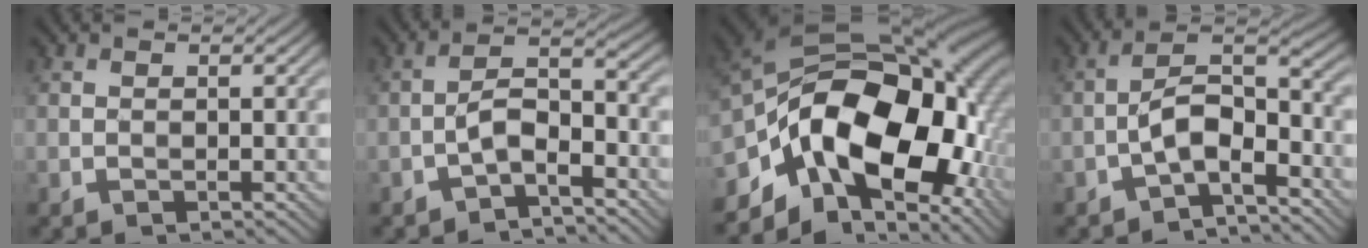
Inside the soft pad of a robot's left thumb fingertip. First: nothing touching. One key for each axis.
{"total": 4.8, "fx": -2.9, "fy": 1.7, "fz": 3.5, "tx": -0.066, "ty": 0.015, "tz": -0.061}
{"total": 18.6, "fx": -4.8, "fy": 11.9, "fz": 13.5, "tx": -0.236, "ty": -0.014, "tz": -0.082}
{"total": 7.0, "fx": -3.7, "fy": 2.8, "fz": 5.3, "tx": -0.088, "ty": 0.017, "tz": -0.081}